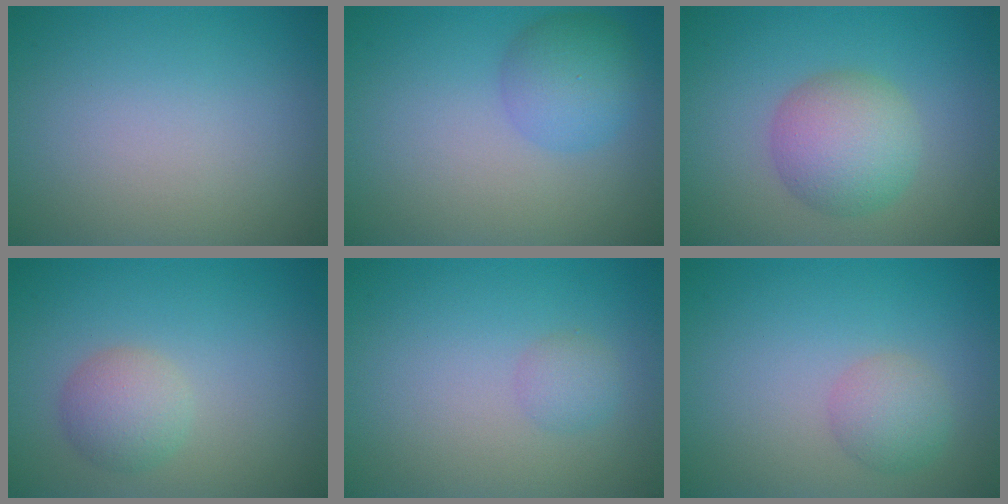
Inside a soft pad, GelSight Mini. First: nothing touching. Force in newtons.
{"total": 3.8, "press": 3.8, "slide": 0.1}
{"total": 5.0, "press": 5.0, "slide": 0.3}
{"total": 2.7, "press": 2.7, "slide": 0.2}
{"total": 1.3, "press": 1.3, "slide": 0.0}
{"total": 2.3, "press": 2.3, "slide": 0.1}